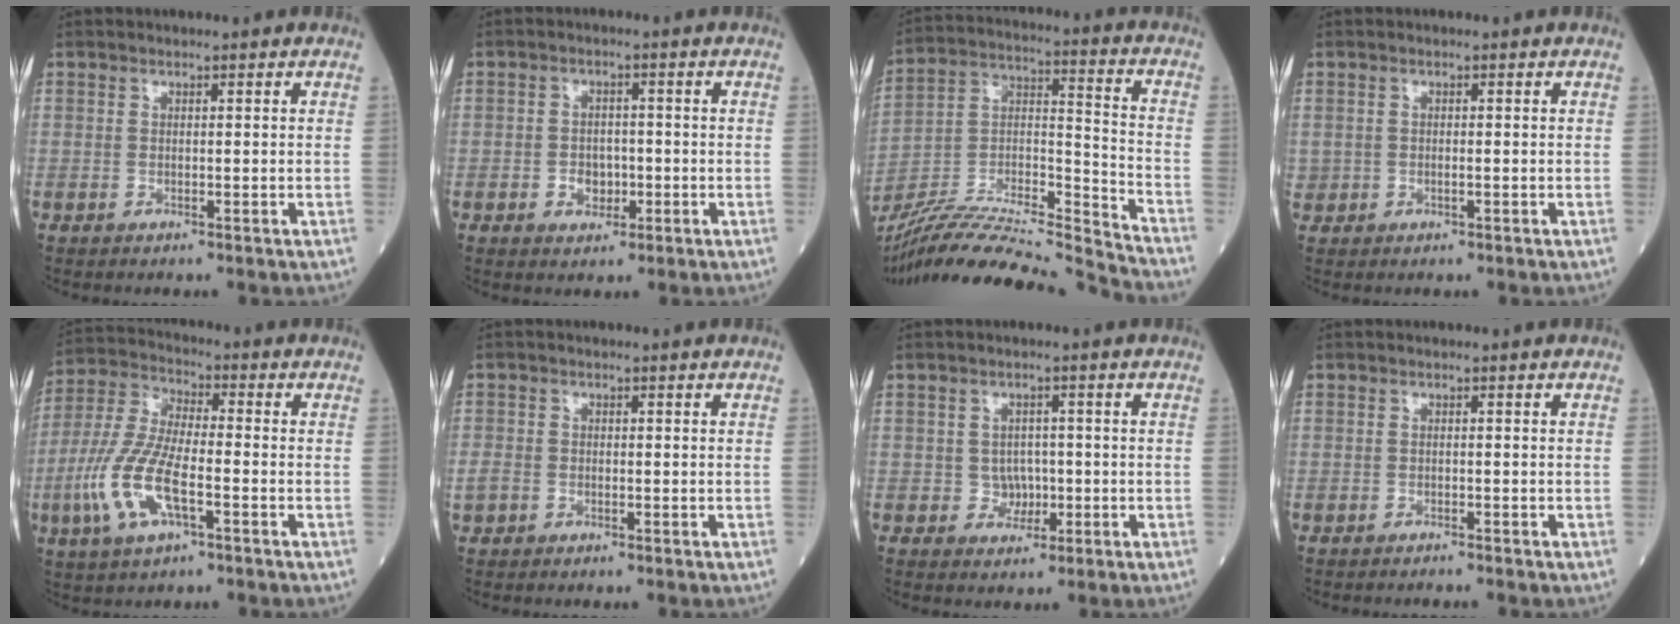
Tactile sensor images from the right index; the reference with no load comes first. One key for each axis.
{"total": 3.3, "fx": -1.0, "fy": 2.4, "fz": 2.0, "tx": -0.027, "ty": 0.005, "tz": -0.012}
{"total": 25.7, "fx": -23.9, "fy": -0.7, "fz": 9.3, "tx": -0.175, "ty": -0.015, "tz": -0.395}
{"total": 1.0, "fx": -0.1, "fy": 0.7, "fz": 0.7, "tx": -0.019, "ty": 0.005, "tz": 0.003}
{"total": 12.0, "fx": -4.0, "fy": 3.7, "fz": 10.7, "tx": -0.242, "ty": -0.004, "tz": -0.078}
{"total": 2.2, "fx": -1.0, "fy": 1.7, "fz": 1.2, "tx": -0.030, "ty": 0.003, "tz": -0.017}
{"total": 2.7, "fx": -0.5, "fy": 2.5, "fz": 0.9, "tx": -0.005, "ty": 0.007, "tz": -0.004}
{"total": 1.6, "fx": -1.6, "fy": -0.1, "fz": 0.3, "tx": -0.006, "ty": -0.003, "tz": -0.018}